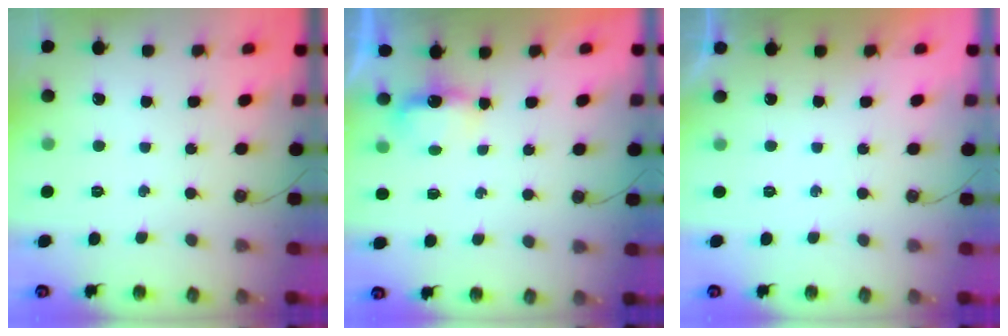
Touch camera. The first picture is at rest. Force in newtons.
{"total": 3.5, "press": 3.3, "slide": 1.0}
{"total": 0.0}